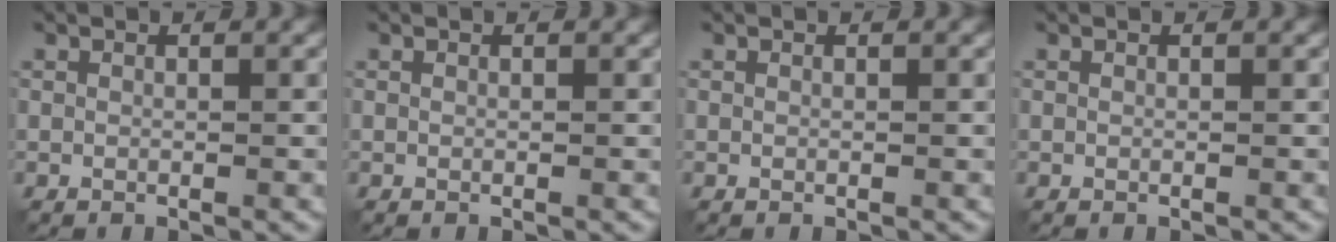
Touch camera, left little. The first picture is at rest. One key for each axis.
{"total": 0.0}
{"total": 0.0}
{"total": 0.0}